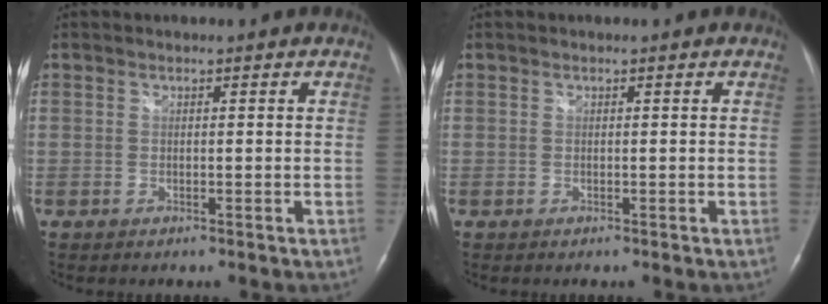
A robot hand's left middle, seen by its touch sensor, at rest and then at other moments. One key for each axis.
{"total": 0.0}